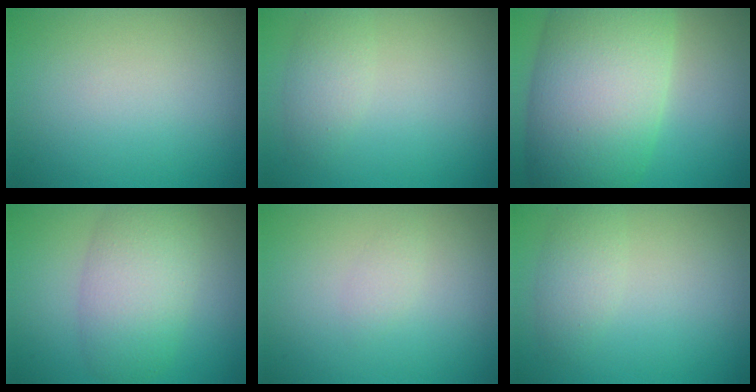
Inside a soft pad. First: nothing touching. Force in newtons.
{"total": 2.1, "press": 2.1, "slide": 0.2}
{"total": 13.7, "press": 13.7, "slide": 0.4}
{"total": 6.1, "press": 6.1, "slide": 0.1}
{"total": 0.9, "press": 0.9, "slide": 0.0}
{"total": 2.1, "press": 2.1, "slide": 0.2}